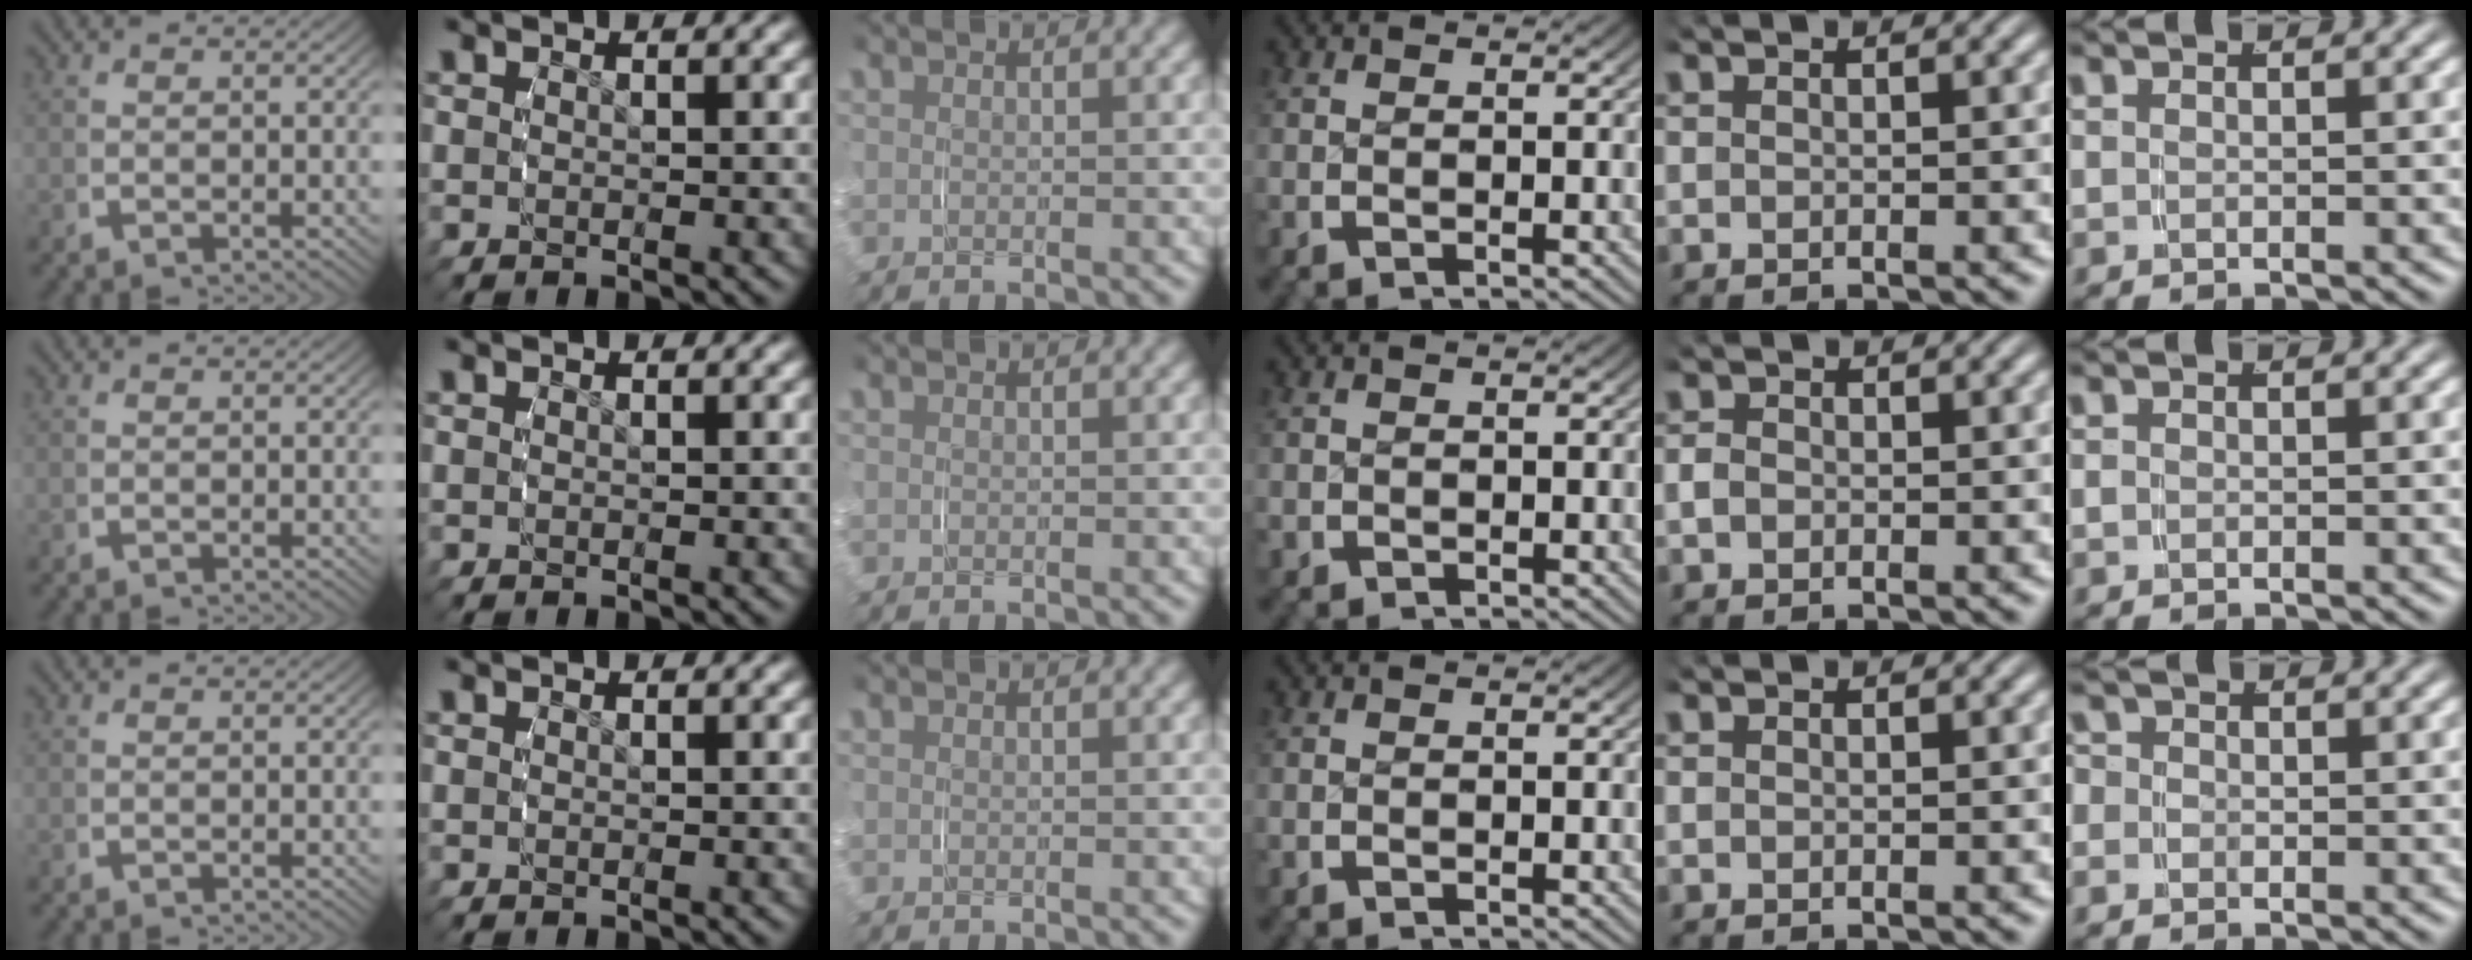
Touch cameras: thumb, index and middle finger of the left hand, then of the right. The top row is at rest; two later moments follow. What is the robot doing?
{"motion": "grasp_and_lifting", "object": "paper towel"}